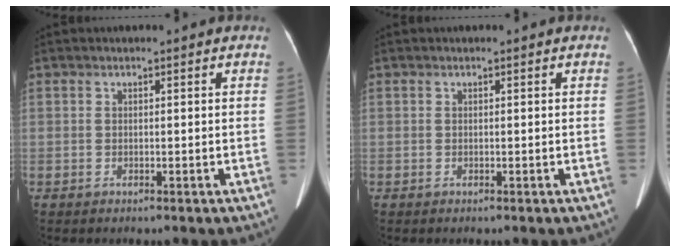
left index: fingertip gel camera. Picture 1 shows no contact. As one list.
[{"total": 0.0}]